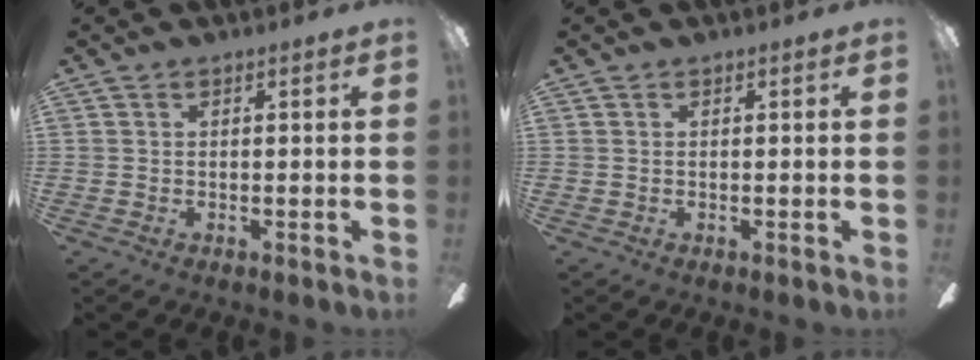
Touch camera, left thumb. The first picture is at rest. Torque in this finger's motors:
{"motor_torque": [0.00, 0.00, 0.00, 0.02, 0.00]}